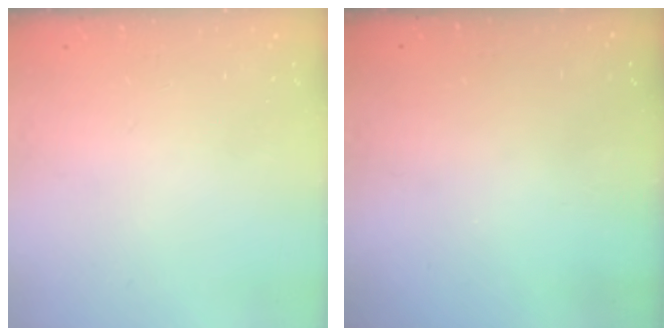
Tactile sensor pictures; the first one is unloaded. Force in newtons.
{"total": 3.1, "press": 3.1, "slide": 0.3}